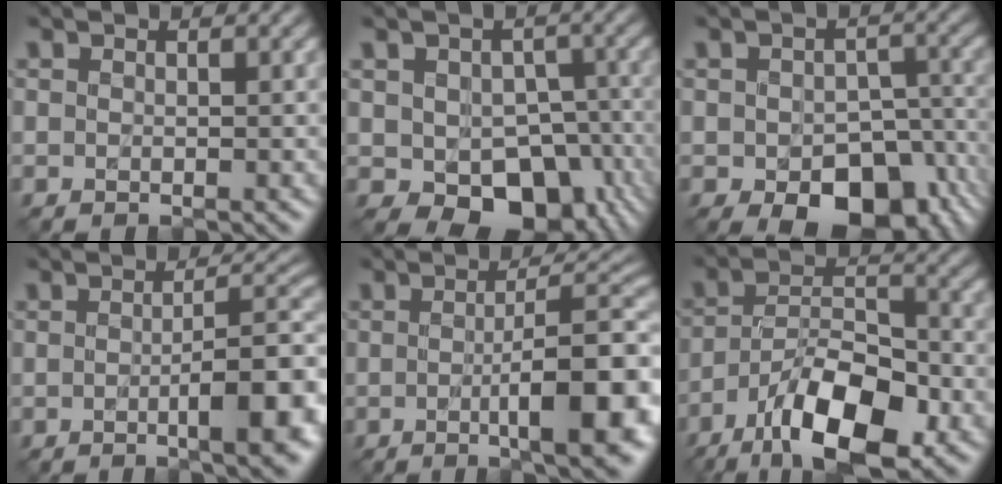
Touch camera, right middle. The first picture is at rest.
{"total": 9.4, "force": [-3.4, 6.4, 6.0], "torque": [-0.080, -0.024, -0.038]}
{"total": 10.6, "force": [-4.7, 6.1, 7.3], "torque": [-0.110, -0.029, -0.051]}
{"total": 7.2, "force": [-1.9, 1.7, 6.8], "torque": [-0.091, 0.005, -0.028]}
{"total": 9.4, "force": [-1.9, 2.1, 9.0], "torque": [-0.119, 0.003, -0.029]}
{"total": 10.4, "force": [-6.0, 3.8, 7.6], "torque": [-0.130, 0.010, -0.109]}